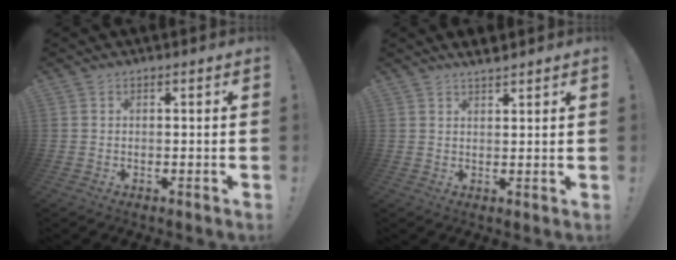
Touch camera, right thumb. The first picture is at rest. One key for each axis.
{"total": 3.1, "fx": 2.9, "fy": 0.5, "fz": 1.0, "tx": -0.015, "ty": -0.014, "tz": 0.051}